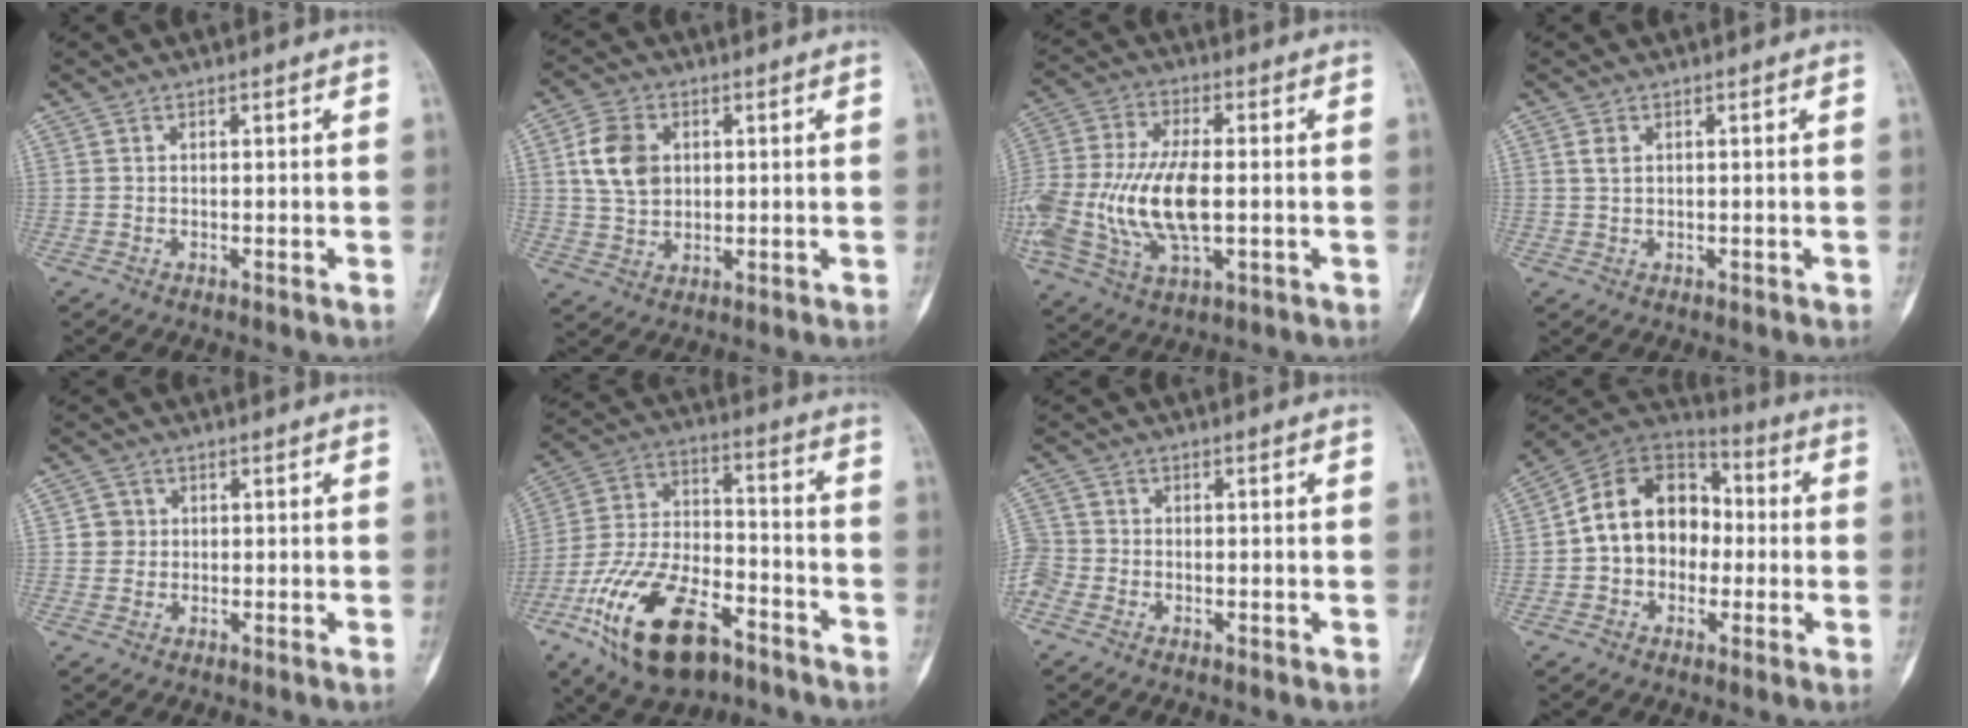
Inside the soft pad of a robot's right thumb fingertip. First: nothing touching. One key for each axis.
{"total": 9.4, "fx": 1.8, "fy": 7.1, "fz": 5.8, "tx": -0.089, "ty": 0.000, "tz": 0.036}
{"total": 21.1, "fx": -2.3, "fy": 10.9, "fz": 18.0, "tx": -0.406, "ty": -0.002, "tz": -0.036}
{"total": 2.0, "fx": 0.6, "fy": 1.5, "fz": 1.3, "tx": -0.019, "ty": 0.001, "tz": 0.013}
{"total": 2.6, "fx": 0.2, "fy": 2.5, "fz": 0.5, "tx": 0.016, "ty": 0.006, "tz": -0.002}
{"total": 21.9, "fx": -11.9, "fy": 10.8, "fz": 14.9, "tx": -0.287, "ty": 0.059, "tz": -0.209}
{"total": 6.1, "fx": -2.3, "fy": 5.1, "fz": 2.3, "tx": -0.062, "ty": 0.011, "tz": -0.050}
{"total": 15.7, "fx": -0.7, "fy": 12.2, "fz": 9.8, "tx": -0.120, "ty": 0.045, "tz": -0.023}